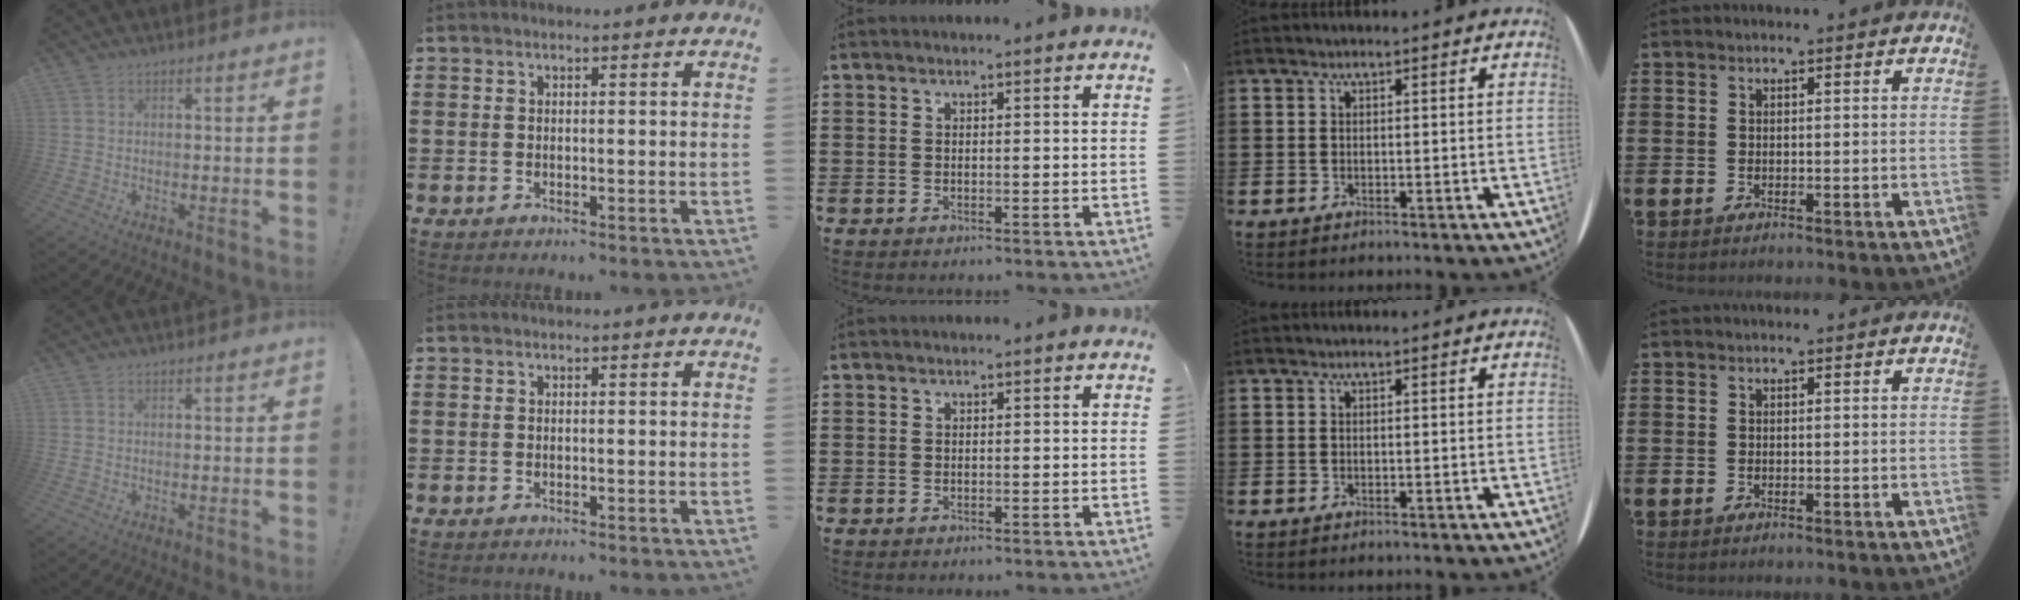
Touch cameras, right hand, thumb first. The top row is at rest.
{}